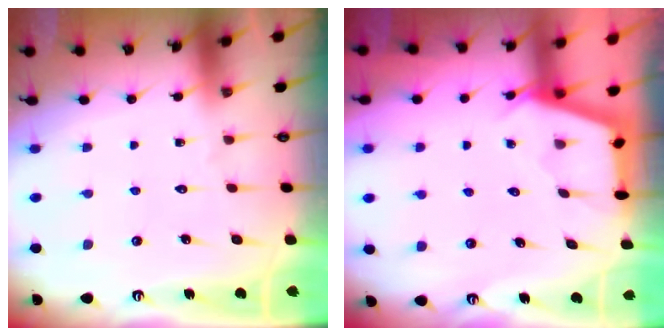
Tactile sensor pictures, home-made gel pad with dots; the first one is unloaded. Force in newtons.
{"total": 2.7, "press": 2.7, "slide": 0.3}